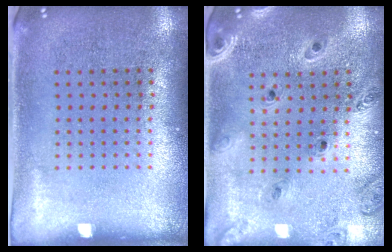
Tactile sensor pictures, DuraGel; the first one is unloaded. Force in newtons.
{"total": 1.3, "press": 1.3, "slide": 0.1}